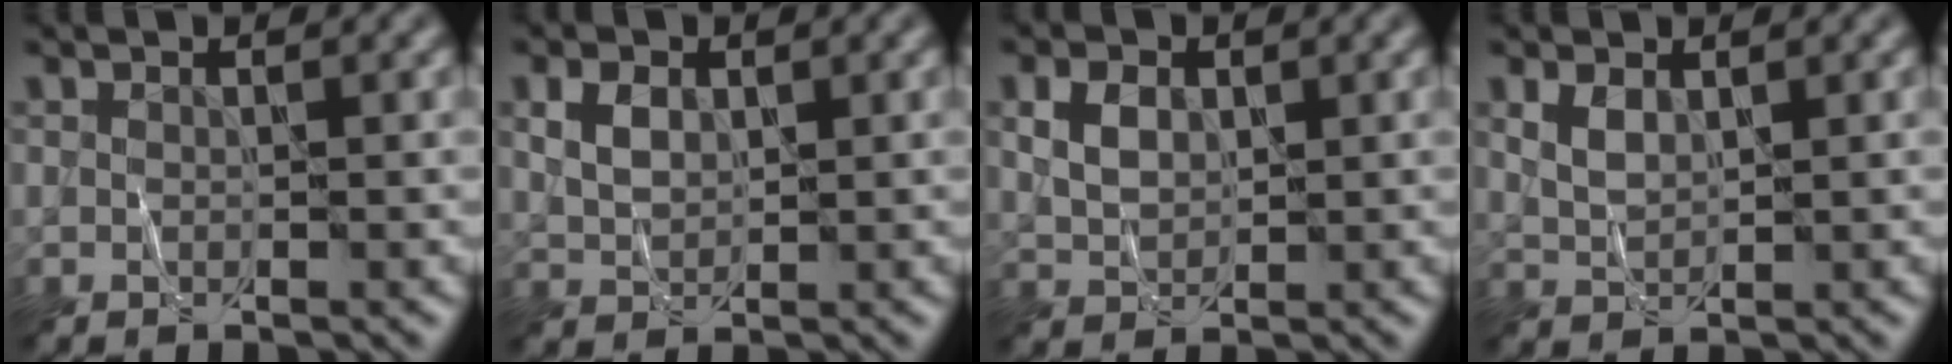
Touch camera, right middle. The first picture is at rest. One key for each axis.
{"total": 2.5, "fx": 0.9, "fy": 1.7, "fz": 1.6, "tx": -0.037, "ty": 0.003, "tz": 0.021}
{"total": 2.8, "fx": 0.9, "fy": 2.0, "fz": 1.8, "tx": -0.041, "ty": 0.003, "tz": 0.019}
{"total": 1.9, "fx": 1.0, "fy": 1.0, "fz": 1.2, "tx": -0.032, "ty": 0.000, "tz": 0.026}